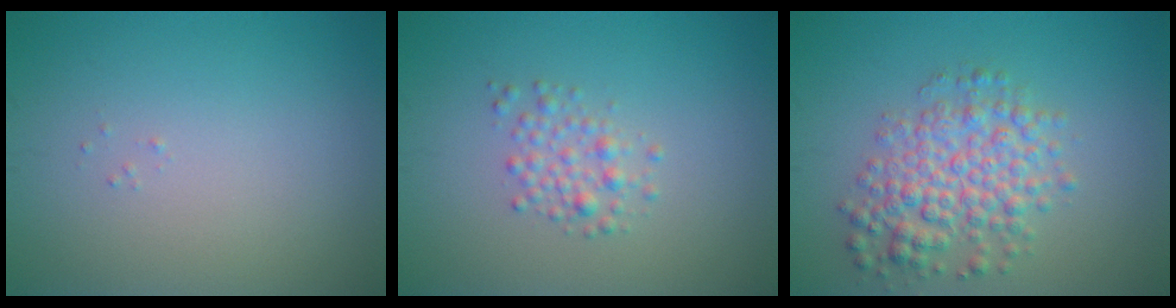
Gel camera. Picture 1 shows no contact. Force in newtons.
{"total": 1.9, "press": 1.9, "slide": 0.0}
{"total": 5.0, "press": 5.0, "slide": 0.1}